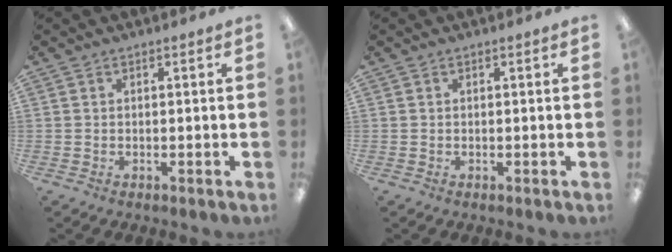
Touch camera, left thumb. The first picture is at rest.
{"total": 0.0}